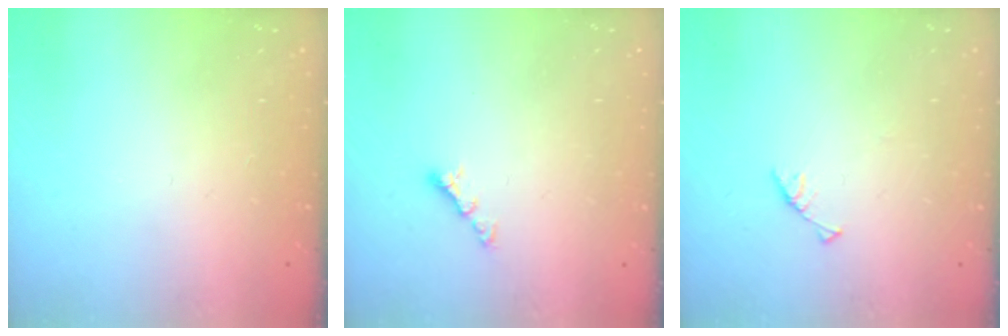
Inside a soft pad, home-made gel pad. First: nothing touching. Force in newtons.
{"total": 3.5, "press": 3.5, "slide": 0.6}
{"total": 3.0, "press": 3.0, "slide": 0.3}